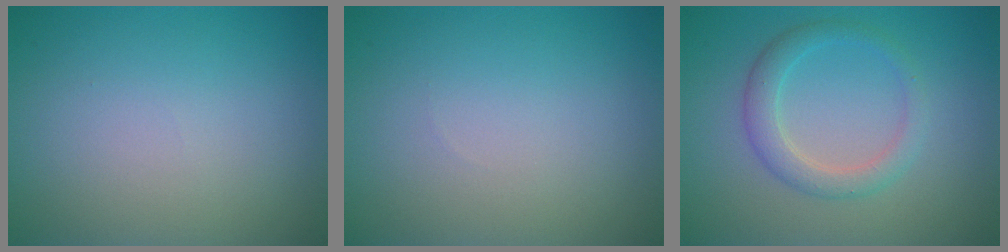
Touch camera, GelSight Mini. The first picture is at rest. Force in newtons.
{"total": 0.0}
{"total": 2.7, "press": 2.7, "slide": 0.2}